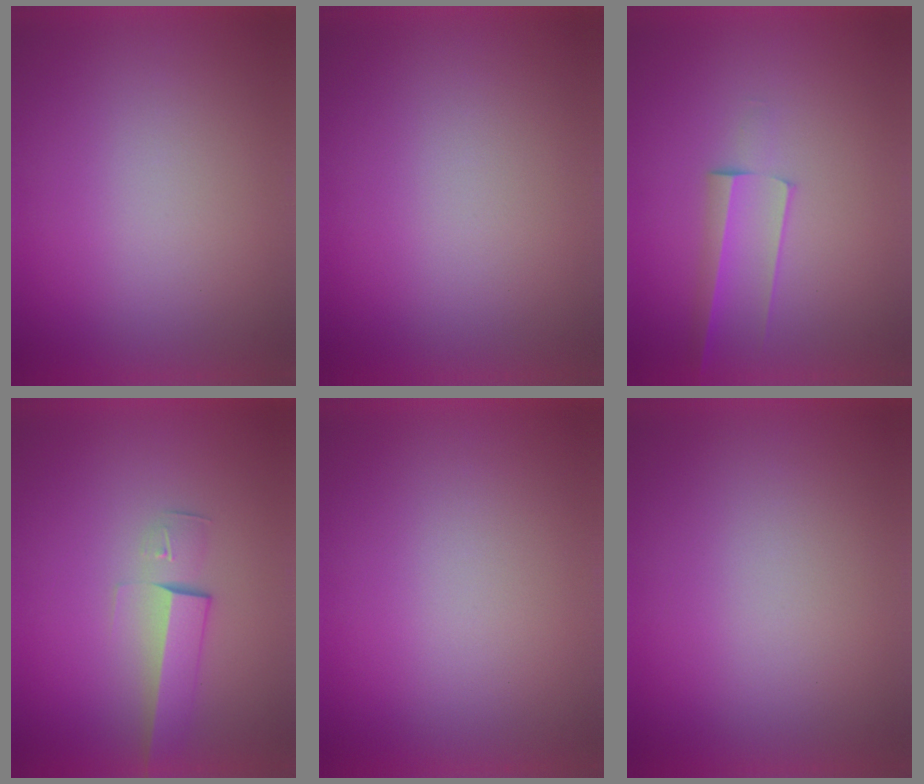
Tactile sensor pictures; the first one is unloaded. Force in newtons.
{"total": 1.2}
{"total": 2.5}
{"total": 2.9}
{"total": 1.0}
{"total": 0.0}